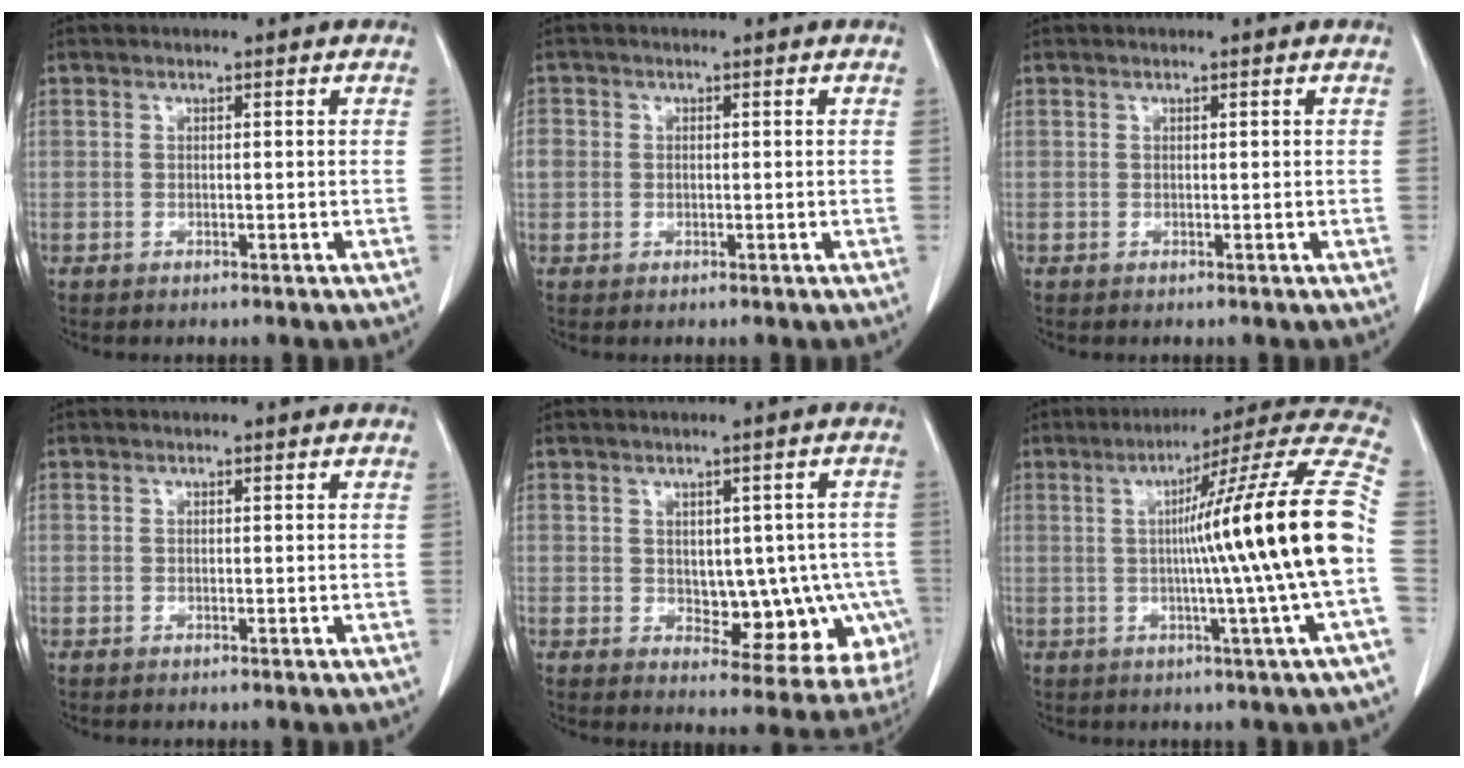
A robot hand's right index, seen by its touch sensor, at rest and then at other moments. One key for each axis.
{"total": 3.5, "fx": 0.1, "fy": 3.3, "fz": 1.2, "tx": -0.034, "ty": 0.016, "tz": 0.006}
{"total": 0.0}
{"total": 0.0}
{"total": 10.7, "fx": -1.7, "fy": 6.1, "fz": 8.7, "tx": -0.081, "ty": 0.016, "tz": -0.002}
{"total": 20.1, "fx": -0.7, "fy": -2.8, "fz": 19.9, "tx": -0.245, "ty": 0.013, "tz": -0.027}